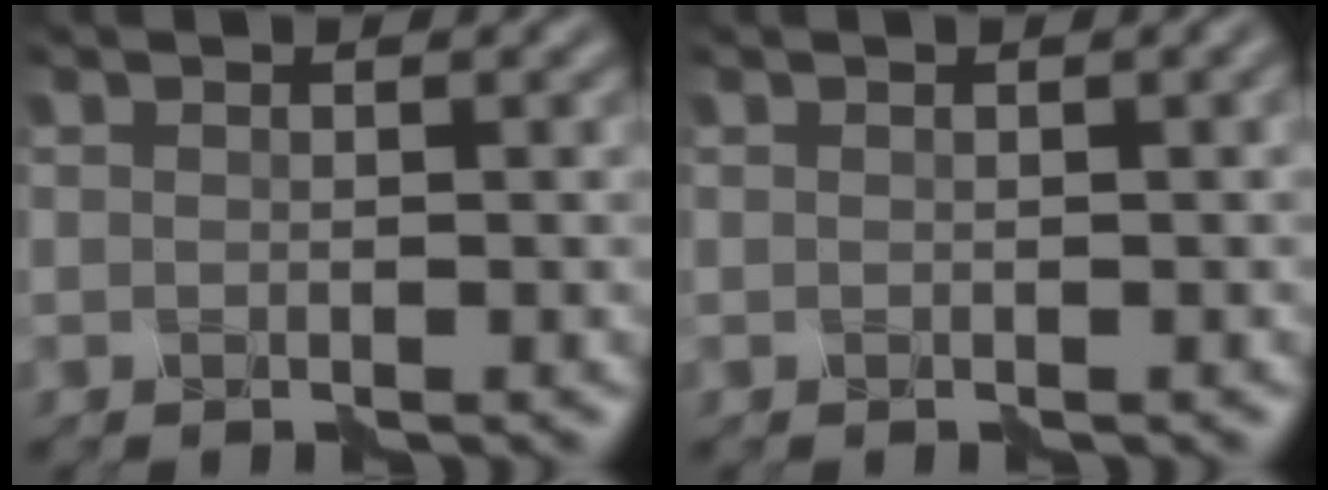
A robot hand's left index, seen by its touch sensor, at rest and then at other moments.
{"total": 1.3, "force": [0.3, 0.5, 1.2], "torque": [-0.011, 0.001, 0.005]}